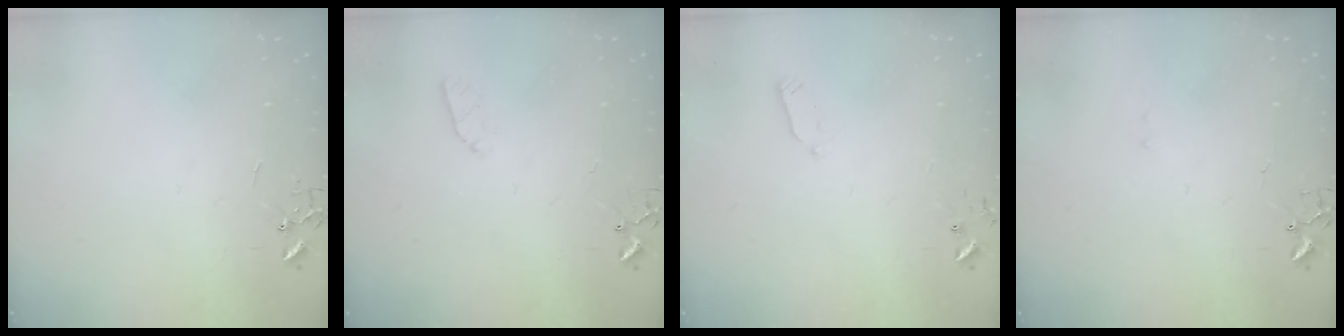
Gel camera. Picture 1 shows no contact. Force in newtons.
{"total": 3.5, "press": 3.4, "slide": 0.5}
{"total": 2.7, "press": 2.6, "slide": 0.4}
{"total": 6.8, "press": 6.8, "slide": 0.6}